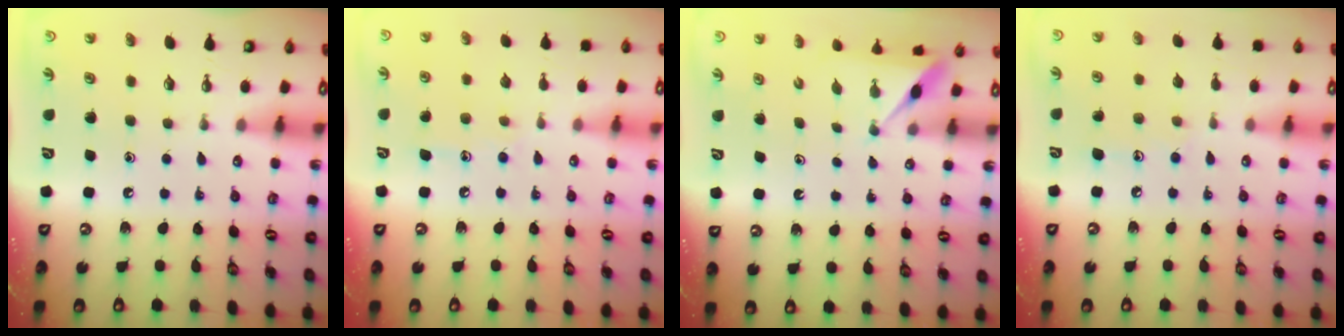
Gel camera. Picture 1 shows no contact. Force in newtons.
{"total": 7.8, "press": 7.8, "slide": 0.5}
{"total": 3.3, "press": 3.3, "slide": 0.1}
{"total": 7.8, "press": 7.8, "slide": 0.6}